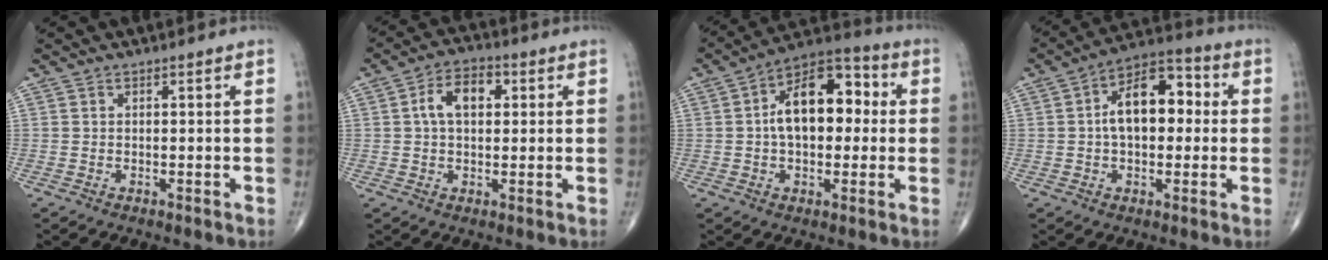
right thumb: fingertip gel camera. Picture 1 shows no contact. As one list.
[{"total": 7.4, "force": [1.5, 4.4, 5.7], "torque": [-0.091, 0.016, 0.020]}, {"total": 14.8, "force": [1.4, 8.6, 12.0], "torque": [-0.163, 0.033, 0.009]}, {"total": 12.7, "force": [1.1, 7.3, 10.3], "torque": [-0.143, 0.031, 0.006]}]